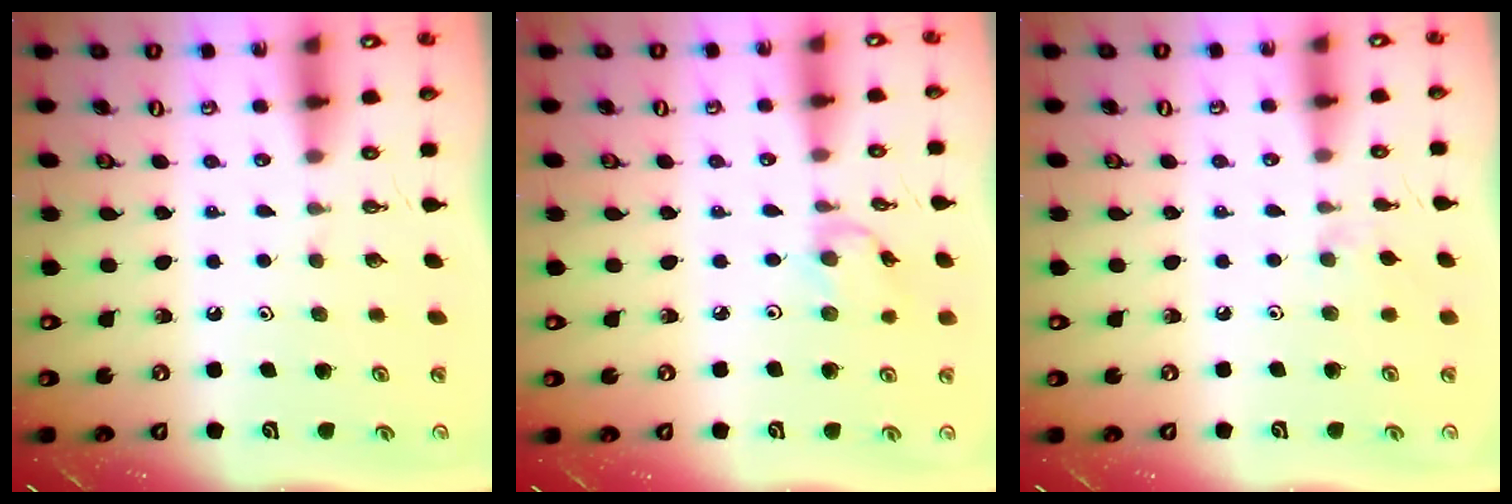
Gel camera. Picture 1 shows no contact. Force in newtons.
{"total": 2.9, "press": 2.9, "slide": 0.3}
{"total": 2.9, "press": 2.9, "slide": 0.5}